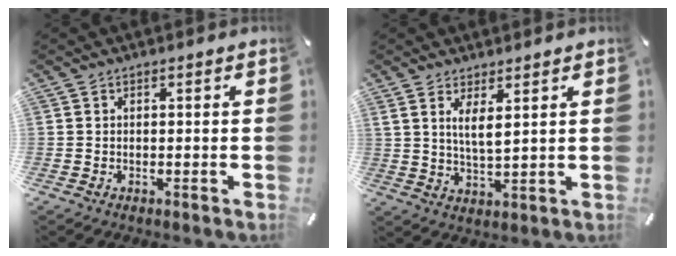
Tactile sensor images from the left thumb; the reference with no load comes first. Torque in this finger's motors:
{"motor_torque": [0.88, 0.31, 1.62, -1.12, 0.63]}